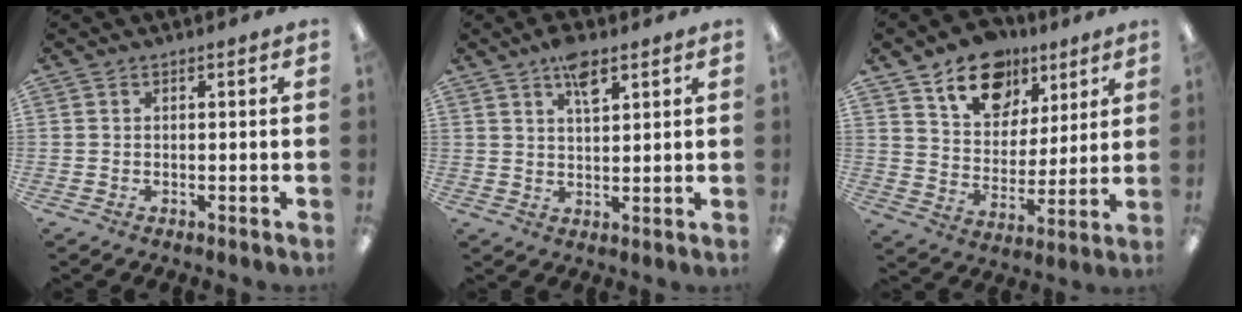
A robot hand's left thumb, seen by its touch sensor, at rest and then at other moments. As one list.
[{"total": 6.1, "force": [3.9, 2.3, 4.0], "torque": [-0.065, -0.011, 0.065]}, {"total": 14.8, "force": [9.7, 9.8, 5.6], "torque": [-0.087, -0.052, 0.179]}]